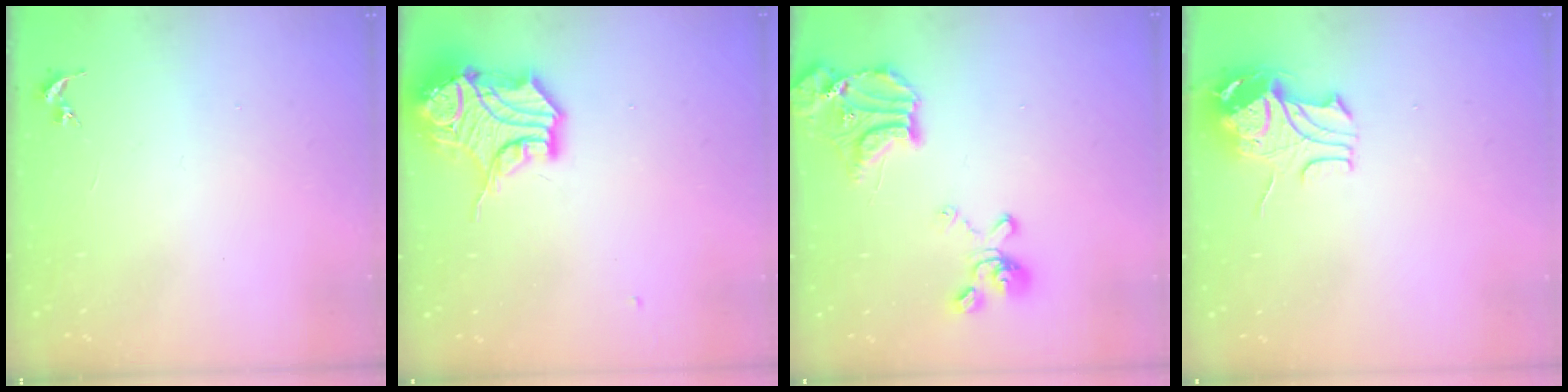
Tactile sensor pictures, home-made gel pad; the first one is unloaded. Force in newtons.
{"total": 15.8, "press": 15.6, "slide": 2.2}
{"total": 19.3, "press": 19.2, "slide": 2.2}
{"total": 9.6, "press": 9.6, "slide": 1.1}